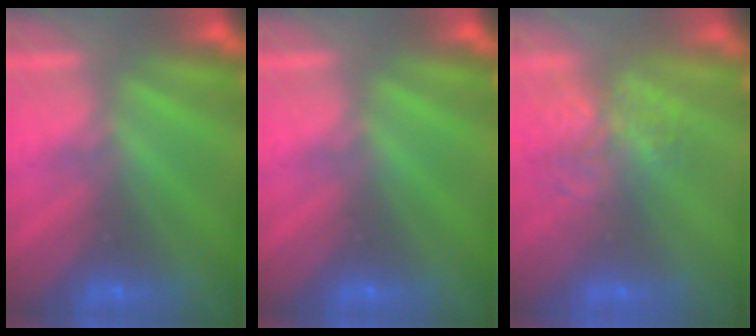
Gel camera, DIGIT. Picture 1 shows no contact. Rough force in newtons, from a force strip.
{"total": 0.0}
{"total": 7.4}